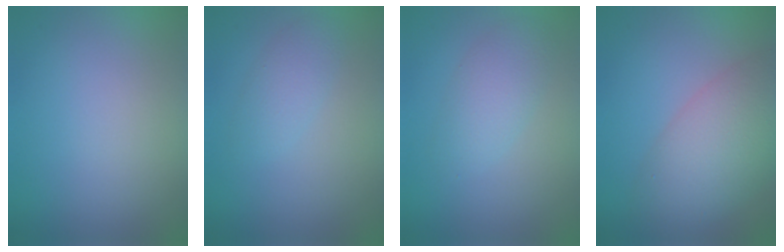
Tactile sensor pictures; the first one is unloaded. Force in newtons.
{"total": 1.9, "press": 1.9, "slide": 0.1}
{"total": 2.8, "press": 2.8, "slide": 0.1}
{"total": 7.2, "press": 7.2, "slide": 0.3}